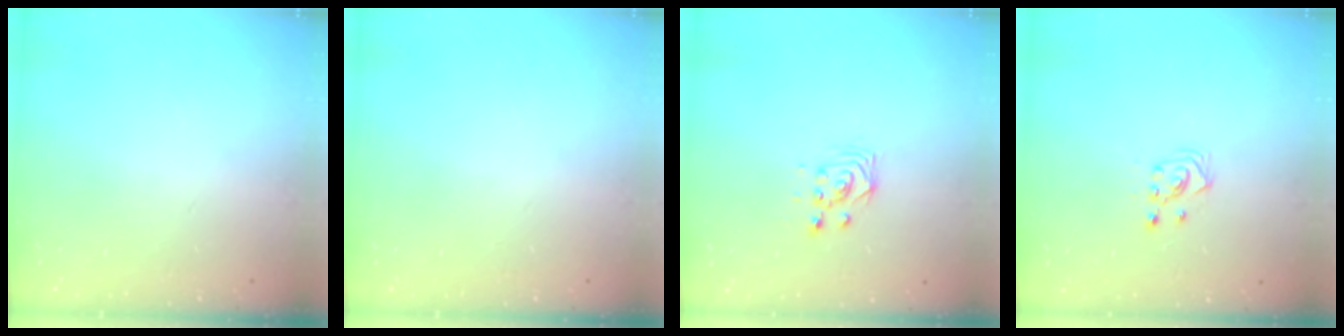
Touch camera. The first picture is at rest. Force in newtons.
{"total": 0.0}
{"total": 2.9, "press": 2.9, "slide": 0.4}
{"total": 3.0, "press": 2.8, "slide": 1.0}